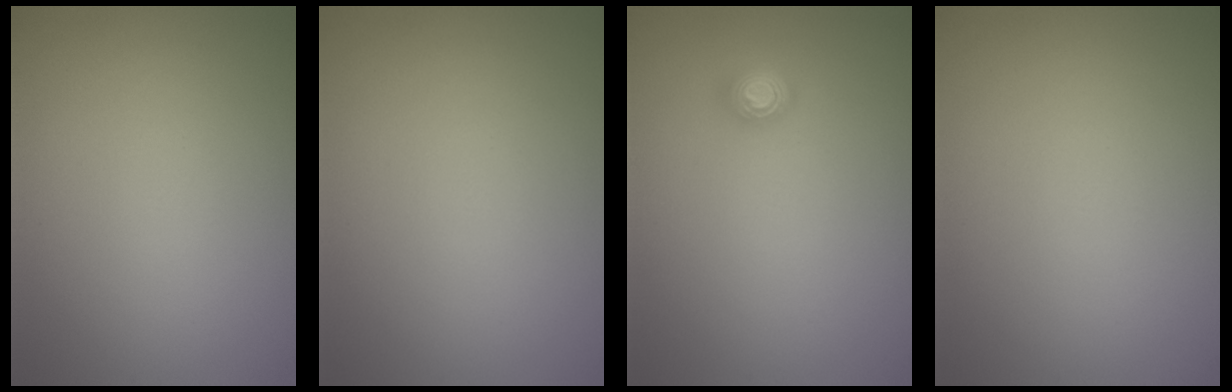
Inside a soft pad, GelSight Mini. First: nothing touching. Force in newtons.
{"total": 0.0}
{"total": 1.6, "press": 1.3, "slide": 0.9}
{"total": 0.0}